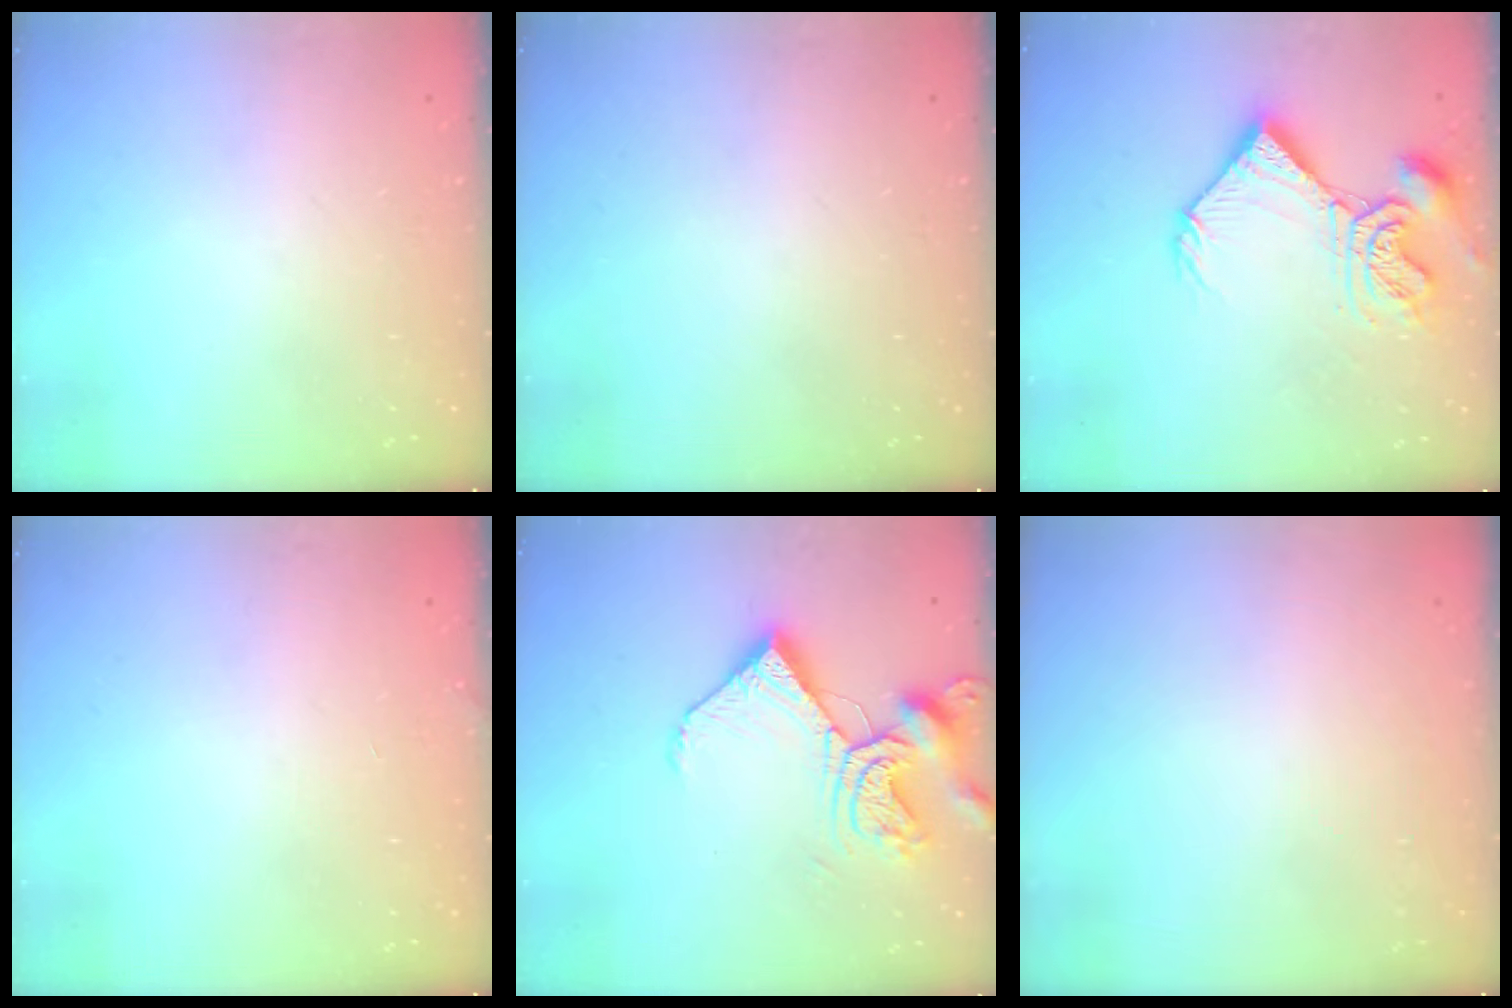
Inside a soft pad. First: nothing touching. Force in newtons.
{"total": 0.0}
{"total": 13.2, "press": 13.2, "slide": 1.4}
{"total": 1.7, "press": 1.7, "slide": 0.1}
{"total": 12.6, "press": 12.5, "slide": 1.6}
{"total": 2.0, "press": 2.0, "slide": 0.1}